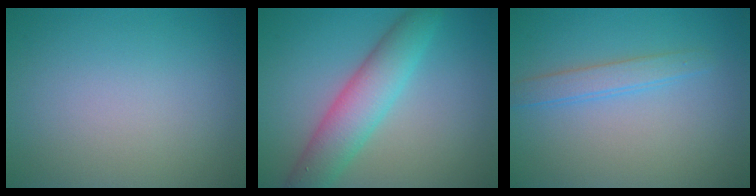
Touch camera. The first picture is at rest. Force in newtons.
{"total": 5.5, "press": 5.5, "slide": 0.0}
{"total": 2.1, "press": 2.1, "slide": 0.1}